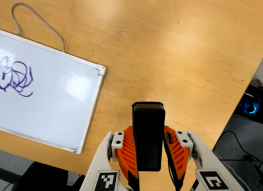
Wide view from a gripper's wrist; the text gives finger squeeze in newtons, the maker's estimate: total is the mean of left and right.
{"total": 5.6, "left": 3.6, "right": 7.6}